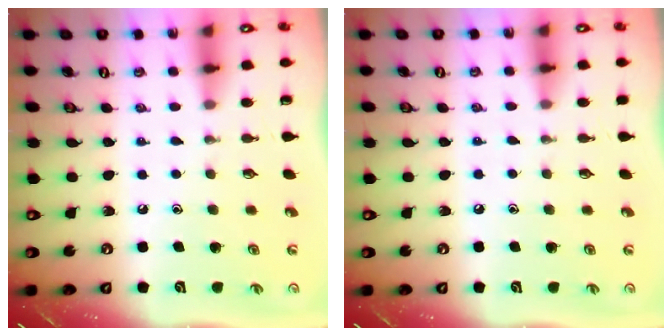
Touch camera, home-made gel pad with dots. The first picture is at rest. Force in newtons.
{"total": 3.9, "press": 3.8, "slide": 0.6}